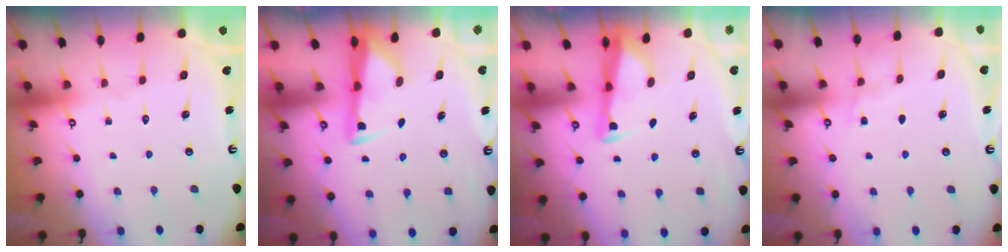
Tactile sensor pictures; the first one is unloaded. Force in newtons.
{"total": 3.3, "press": 3.2, "slide": 0.9}
{"total": 3.0, "press": 2.9, "slide": 0.4}
{"total": 4.9, "press": 4.8, "slide": 0.7}